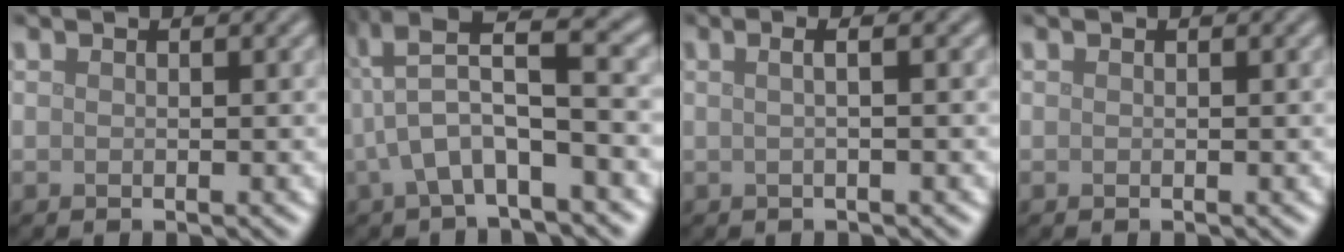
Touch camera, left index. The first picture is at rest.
{"total": 6.7, "force": [-0.4, 1.8, 6.4], "torque": [-0.121, 0.020, -0.015]}
{"total": 2.9, "force": [0.8, 1.3, 2.4], "torque": [-0.018, 0.009, -0.018]}
{"total": 0.0}